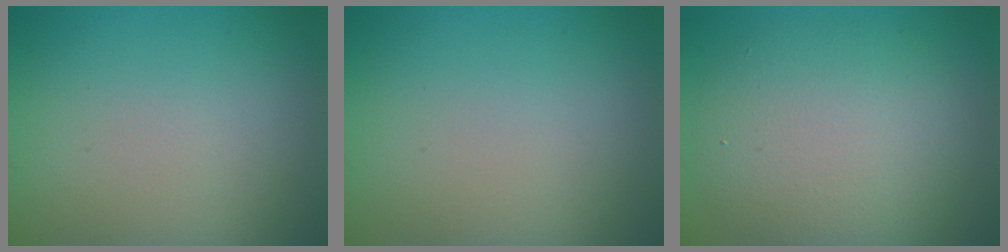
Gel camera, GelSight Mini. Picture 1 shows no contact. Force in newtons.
{"total": 0.0}
{"total": 7.2, "press": 7.2, "slide": 0.3}